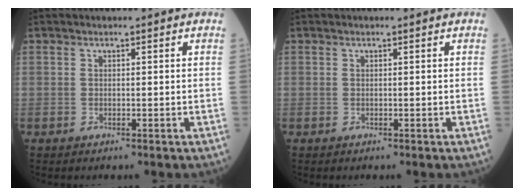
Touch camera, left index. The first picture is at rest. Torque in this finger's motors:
{"motor_torque": [-0.07, 0.07, -0.01, 0.00]}